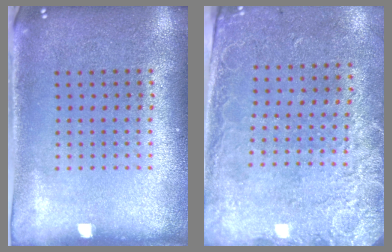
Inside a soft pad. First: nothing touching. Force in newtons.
{"total": 2.6, "press": 2.0, "slide": 1.7}